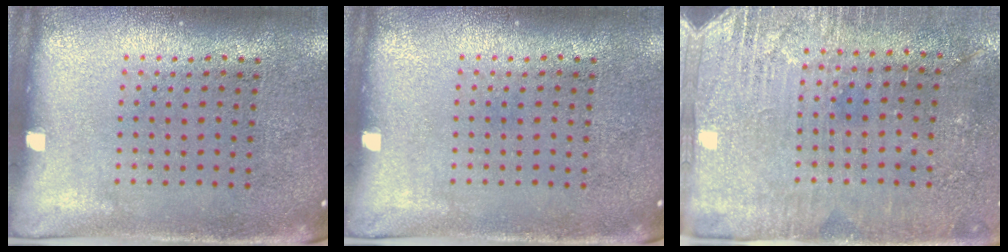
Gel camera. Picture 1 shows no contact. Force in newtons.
{"total": 0.0}
{"total": 2.9, "press": 2.8, "slide": 0.9}